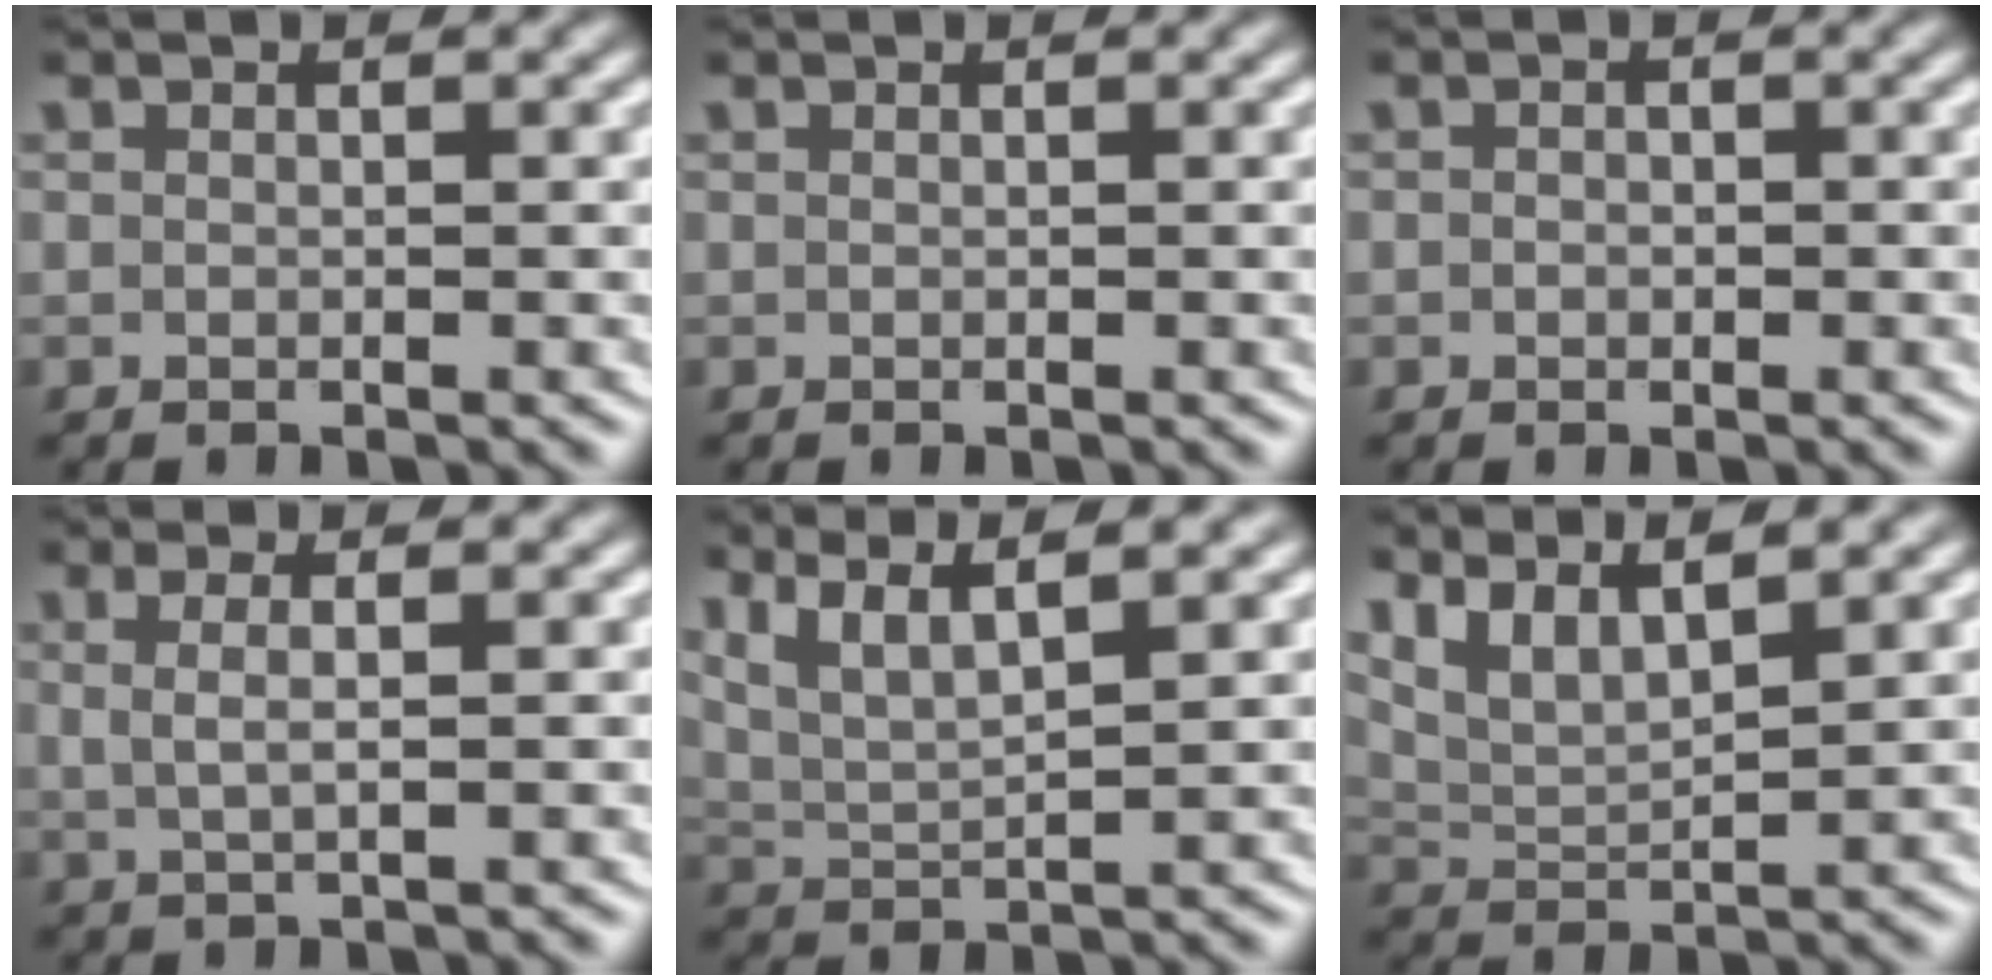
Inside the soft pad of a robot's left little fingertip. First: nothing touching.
{"total": 0.0}
{"total": 0.6, "force": [-0.4, 0.4, 0.2], "torque": [-0.006, -0.007, -0.004]}
{"total": 2.6, "force": [0.7, 0.8, 2.4], "torque": [-0.047, -0.003, 0.018]}
{"total": 7.0, "force": [3.6, 4.4, 4.1], "torque": [-0.091, 0.002, 0.054]}
{"total": 5.7, "force": [2.4, 4.1, 3.3], "torque": [-0.088, -0.008, 0.038]}